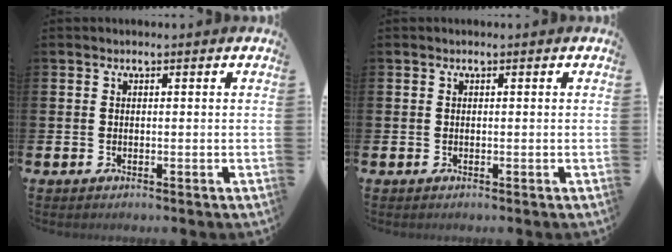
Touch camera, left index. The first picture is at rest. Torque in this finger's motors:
{"motor_torque": [0.00, 0.00, 0.00, 0.01]}